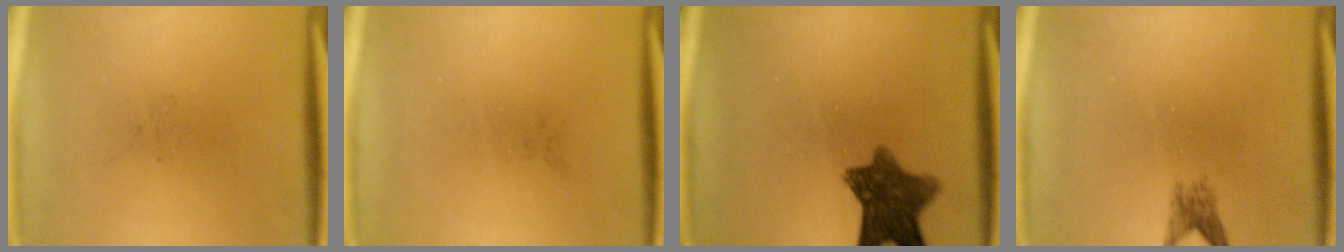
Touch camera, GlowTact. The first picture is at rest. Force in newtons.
{"total": 0.0}
{"total": 9.2}
{"total": 1.9}